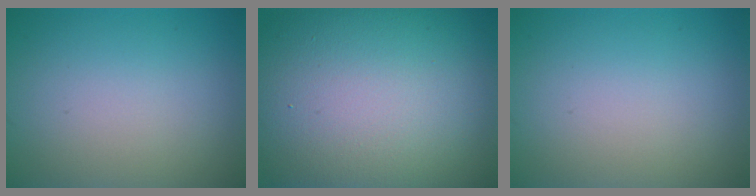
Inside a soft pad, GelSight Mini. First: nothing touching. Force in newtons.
{"total": 18.9, "press": 18.9, "slide": 0.4}
{"total": 0.0}